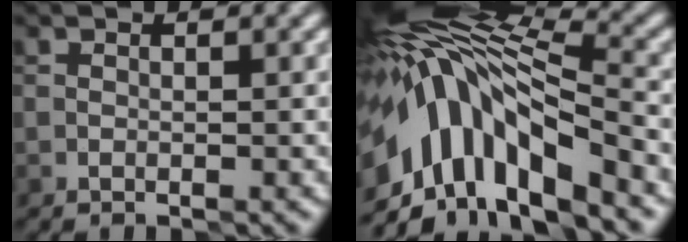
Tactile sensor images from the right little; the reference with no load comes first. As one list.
[{"total": 11.7, "force": [-3.5, 5.1, 9.9], "torque": [-0.168, 0.020, -0.053]}]